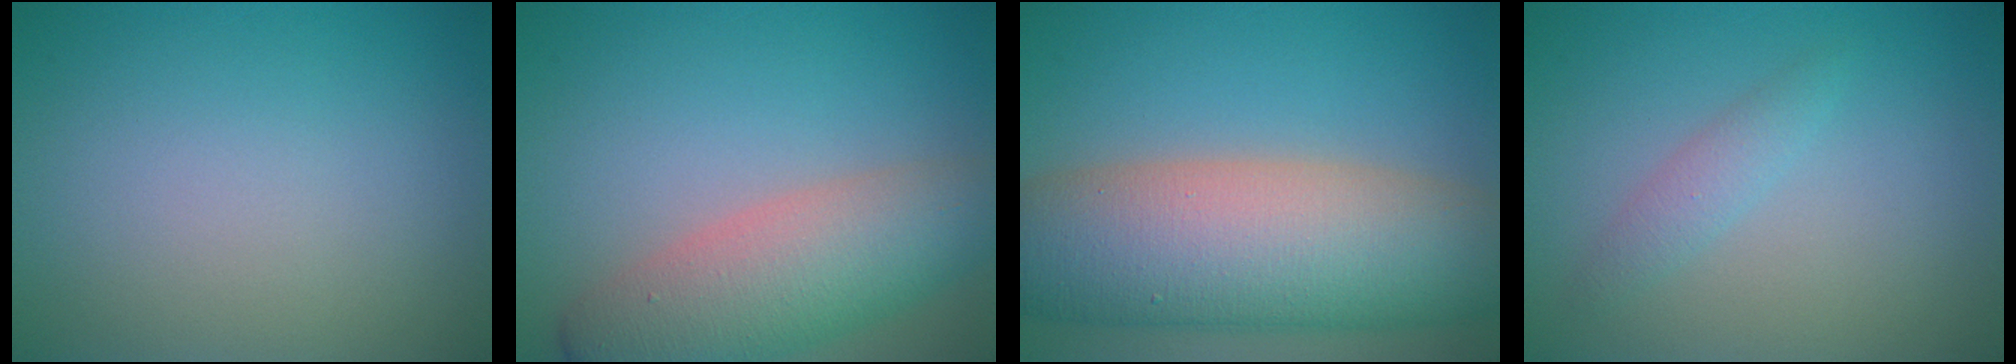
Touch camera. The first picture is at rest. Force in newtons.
{"total": 7.5, "press": 7.5, "slide": 0.4}
{"total": 13.4, "press": 13.4, "slide": 0.6}
{"total": 1.5, "press": 1.5, "slide": 0.0}